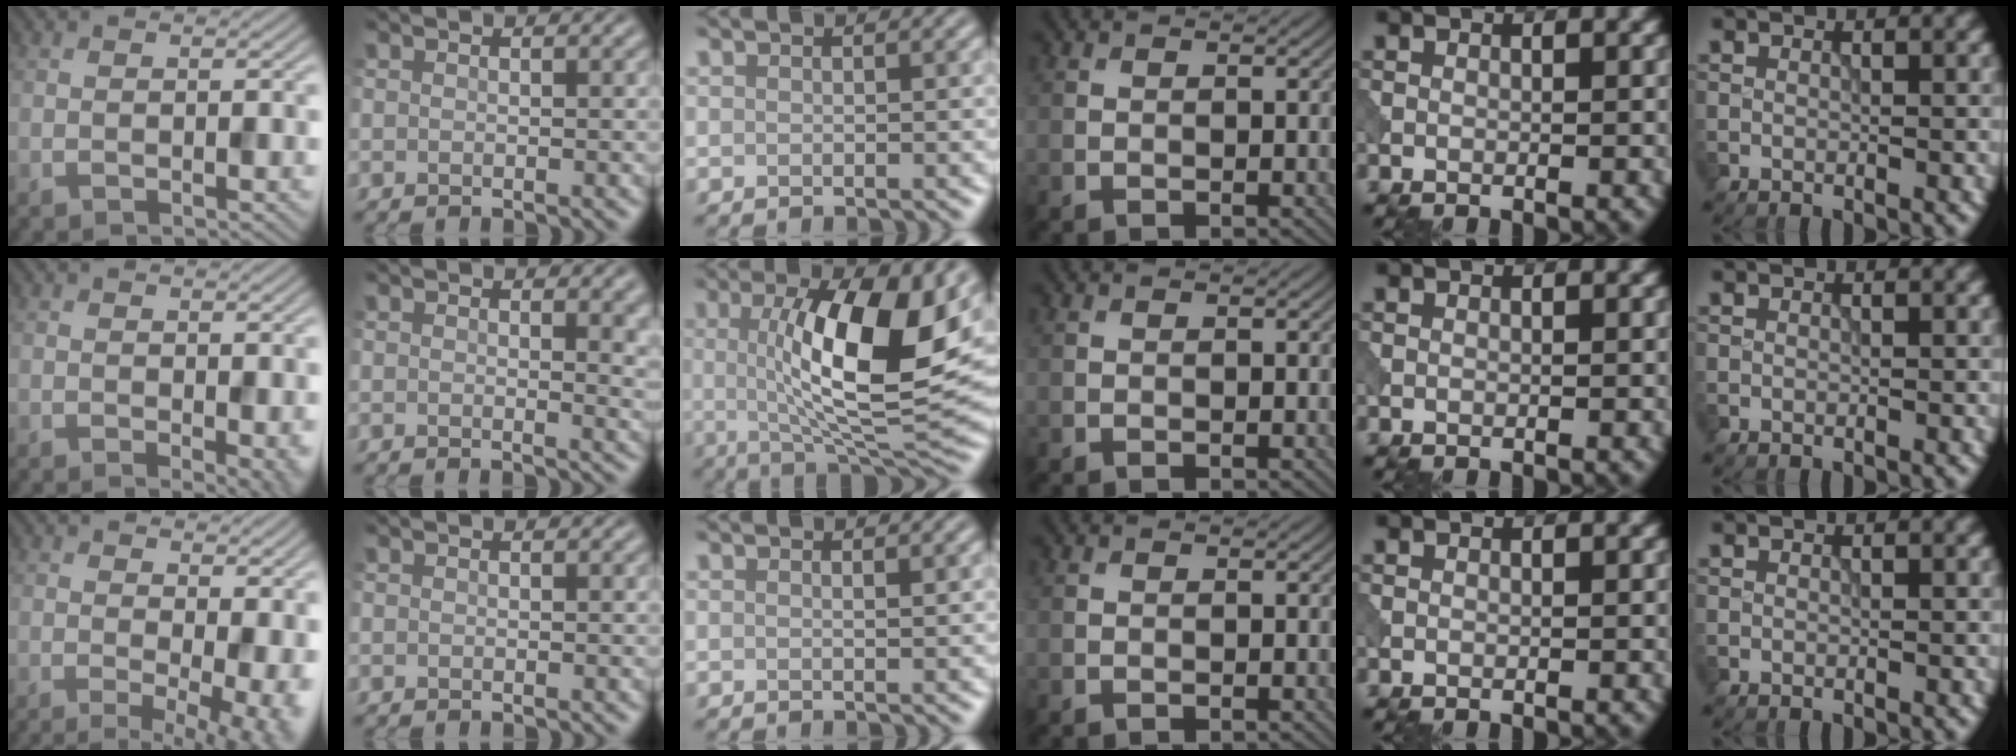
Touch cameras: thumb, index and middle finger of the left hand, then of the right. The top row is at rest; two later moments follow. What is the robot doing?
{"motion": "pour", "object": "beaker"}